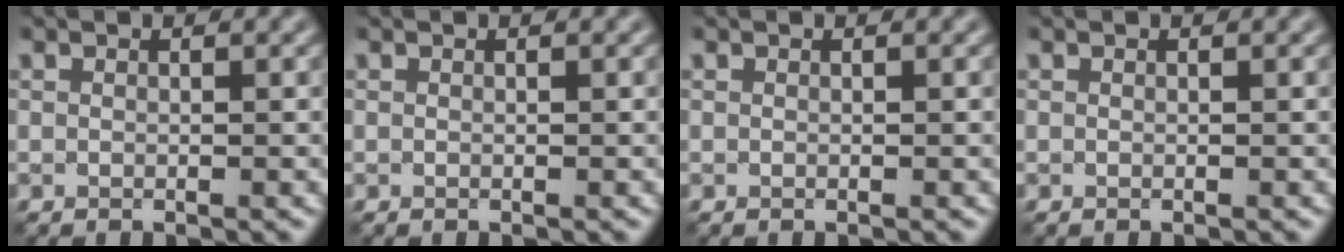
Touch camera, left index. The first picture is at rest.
{"total": 0.0}
{"total": 0.0}
{"total": 0.0}